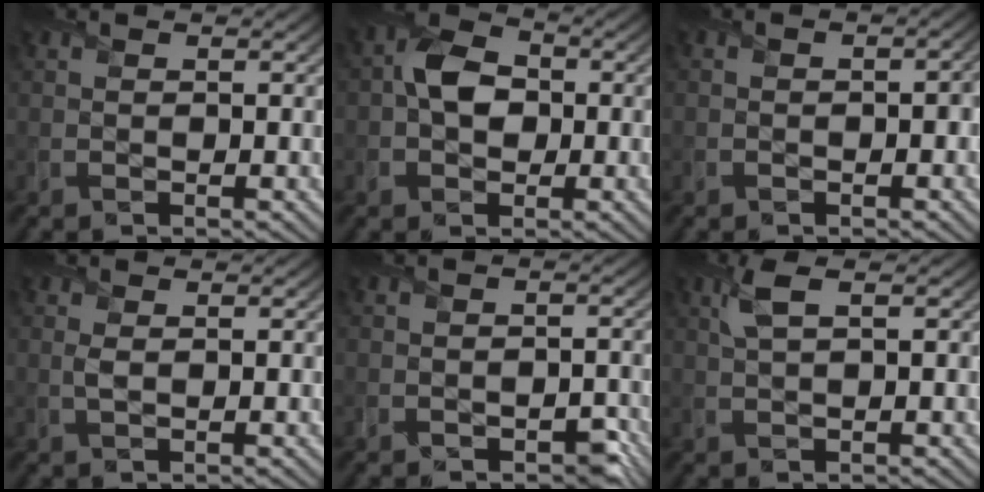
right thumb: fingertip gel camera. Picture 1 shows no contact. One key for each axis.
{"total": 5.3, "fx": -0.1, "fy": 4.0, "fz": 3.4, "tx": -0.063, "ty": 0.009, "tz": -0.014}
{"total": 1.7, "fx": -0.5, "fy": 1.1, "fz": 1.2, "tx": -0.015, "ty": -0.002, "tz": -0.005}
{"total": 1.3, "fx": 0.2, "fy": 0.6, "fz": 1.1, "tx": -0.033, "ty": 0.002, "tz": 0.004}
{"total": 2.9, "fx": -1.6, "fy": 2.1, "fz": 1.2, "tx": -0.010, "ty": 0.000, "tz": -0.022}
{"total": 2.9, "fx": 1.3, "fy": 0.7, "fz": 2.5, "tx": -0.060, "ty": 0.012, "tz": 0.023}